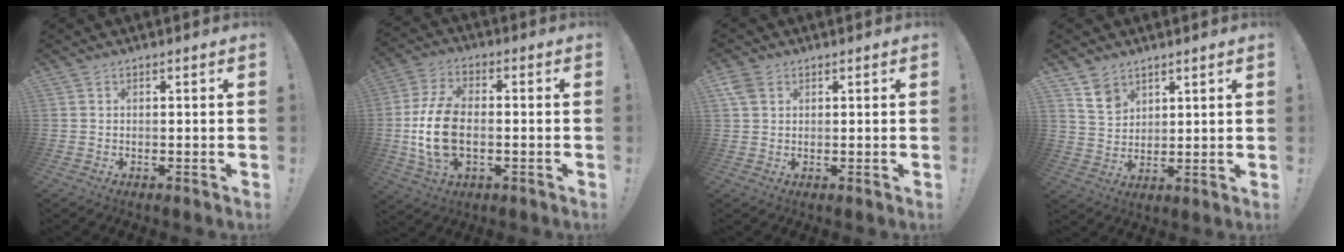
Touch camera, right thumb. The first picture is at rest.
{"total": 14.3, "force": [-1.7, 8.6, 11.3], "torque": [-0.227, -0.004, -0.029]}
{"total": 3.7, "force": [1.7, 2.7, 1.9], "torque": [-0.038, 0.003, 0.035]}
{"total": 7.6, "force": [5.1, 5.2, 2.0], "torque": [-0.025, -0.033, 0.100]}